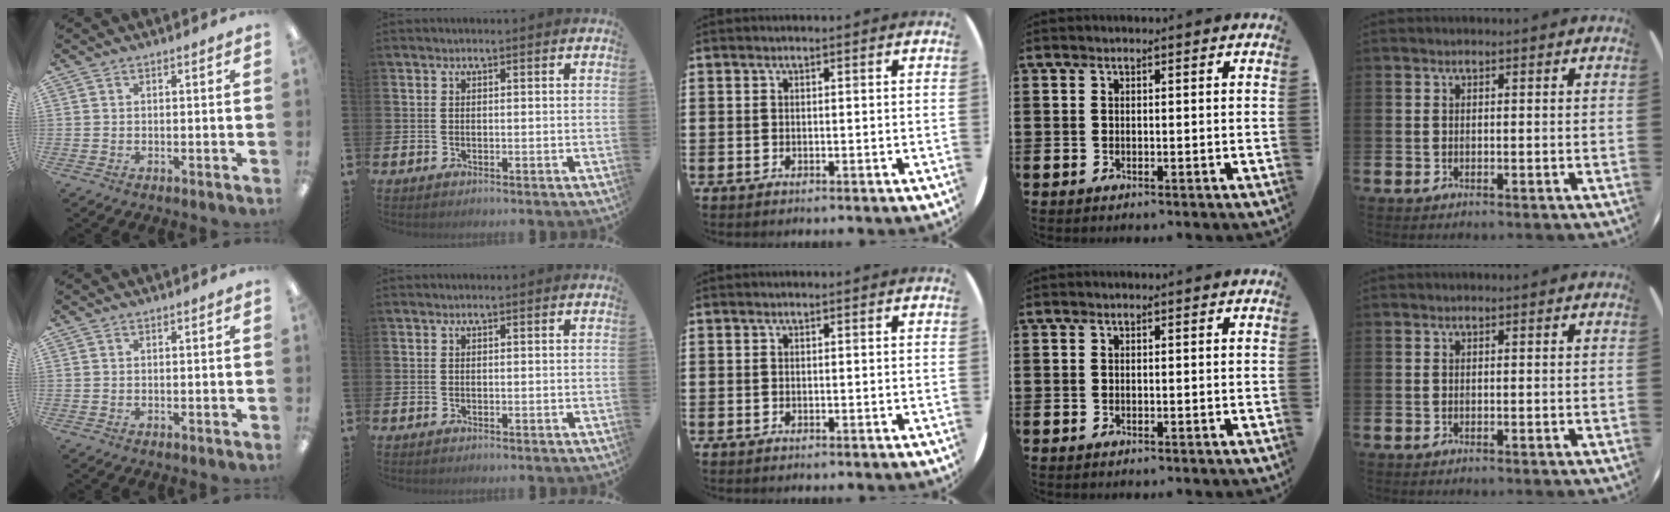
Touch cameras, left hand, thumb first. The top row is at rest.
{}